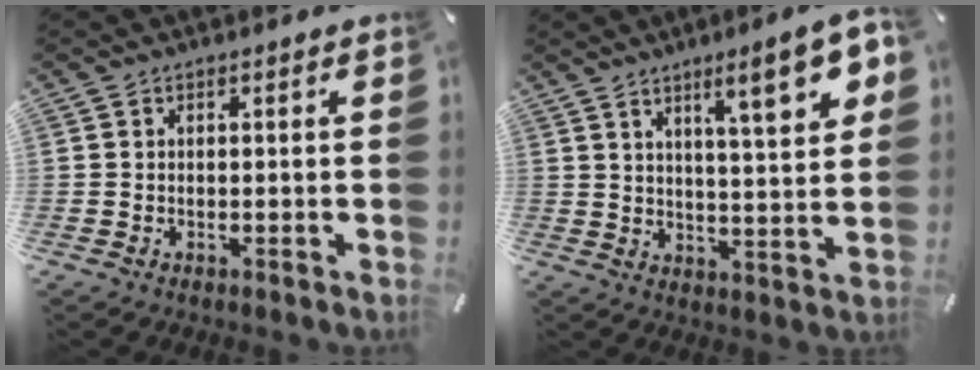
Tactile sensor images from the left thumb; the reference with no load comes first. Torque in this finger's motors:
{"motor_torque": [1.95, 1.82, 1.23, -1.18, 0.35]}